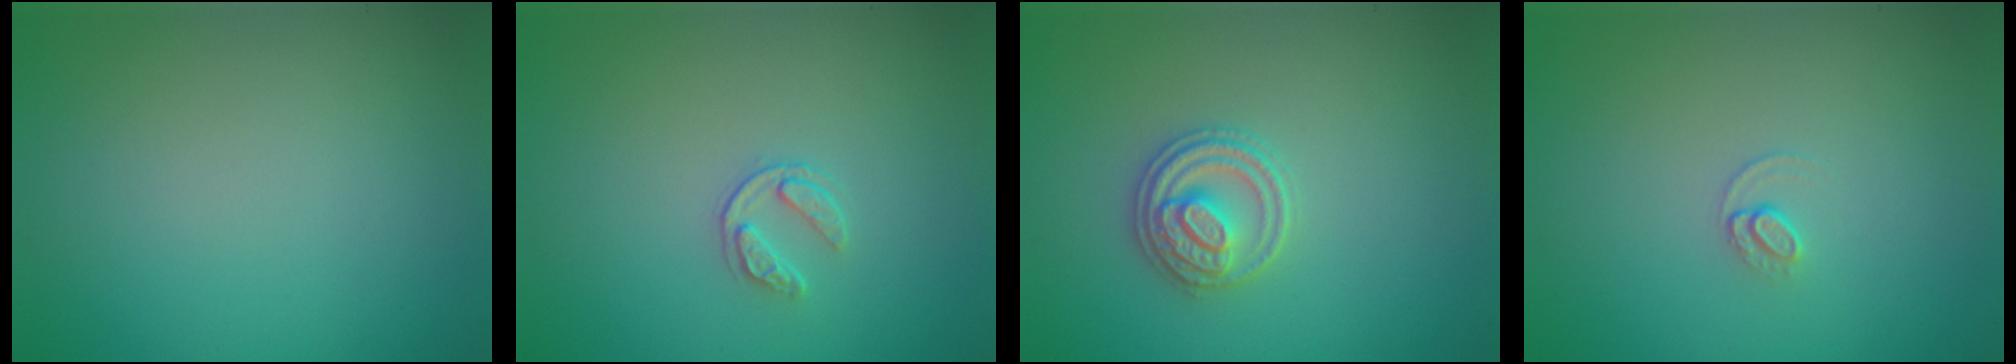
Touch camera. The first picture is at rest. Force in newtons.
{"total": 1.6, "press": 1.0, "slide": 1.2}
{"total": 2.9, "press": 2.9, "slide": 0.1}
{"total": 0.9, "press": 0.4, "slide": 0.8}